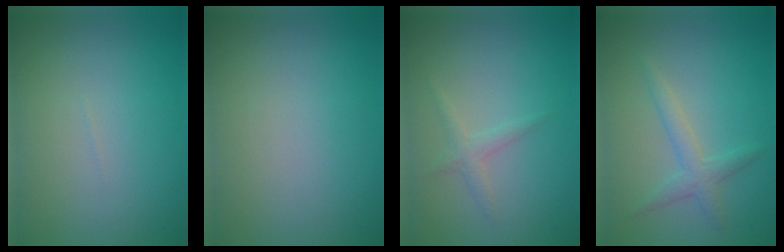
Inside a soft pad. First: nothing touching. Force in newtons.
{"total": 0.0}
{"total": 1.4, "press": 1.4, "slide": 0.0}
{"total": 2.0, "press": 2.0, "slide": 0.0}